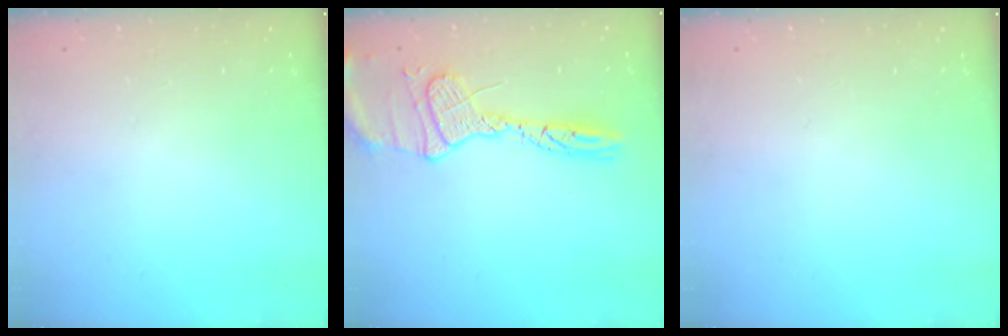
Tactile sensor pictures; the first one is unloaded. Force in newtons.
{"total": 15.6, "press": 15.6, "slide": 1.3}
{"total": 2.8, "press": 2.2, "slide": 1.7}